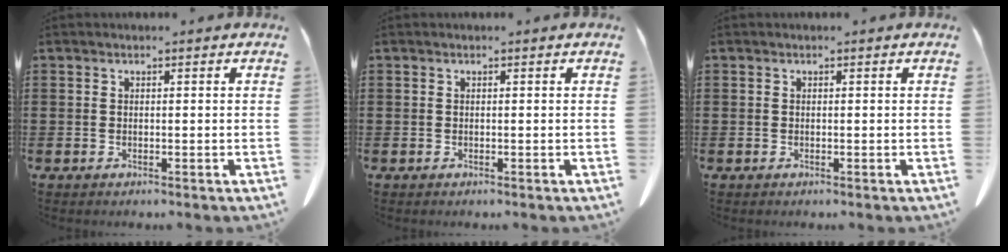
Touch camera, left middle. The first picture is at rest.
{"total": 0.0}
{"total": 0.0}